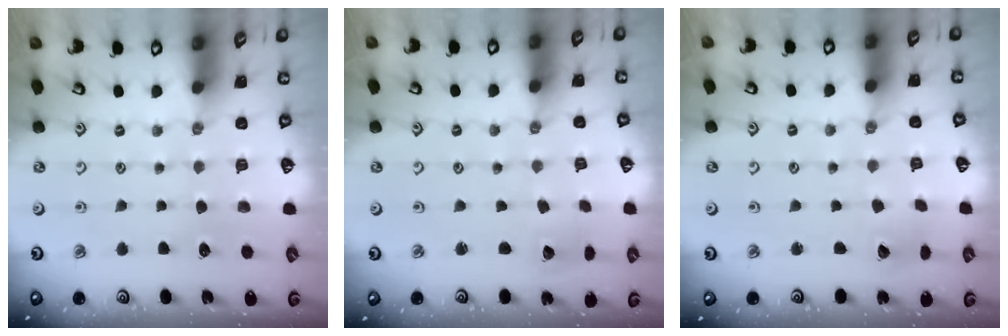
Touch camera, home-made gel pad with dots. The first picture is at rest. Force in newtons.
{"total": 1.8, "press": 1.8, "slide": 0.1}
{"total": 2.6, "press": 2.6, "slide": 0.3}